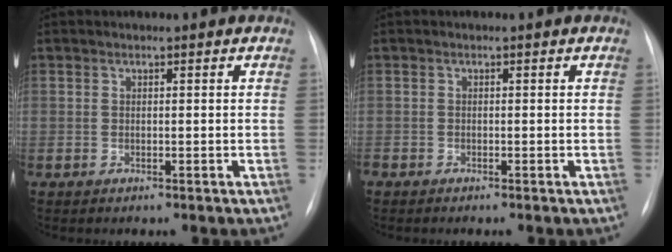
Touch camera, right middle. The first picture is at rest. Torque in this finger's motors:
{"motor_torque": [0.07, -0.07, -0.01, 0.02]}